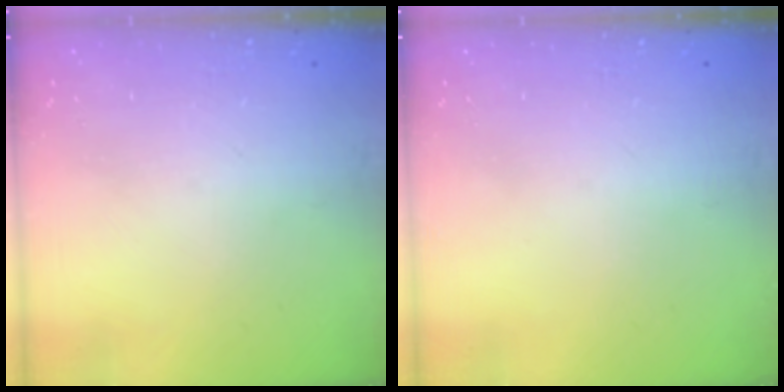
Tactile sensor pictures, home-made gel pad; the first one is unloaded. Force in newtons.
{"total": 0.0}